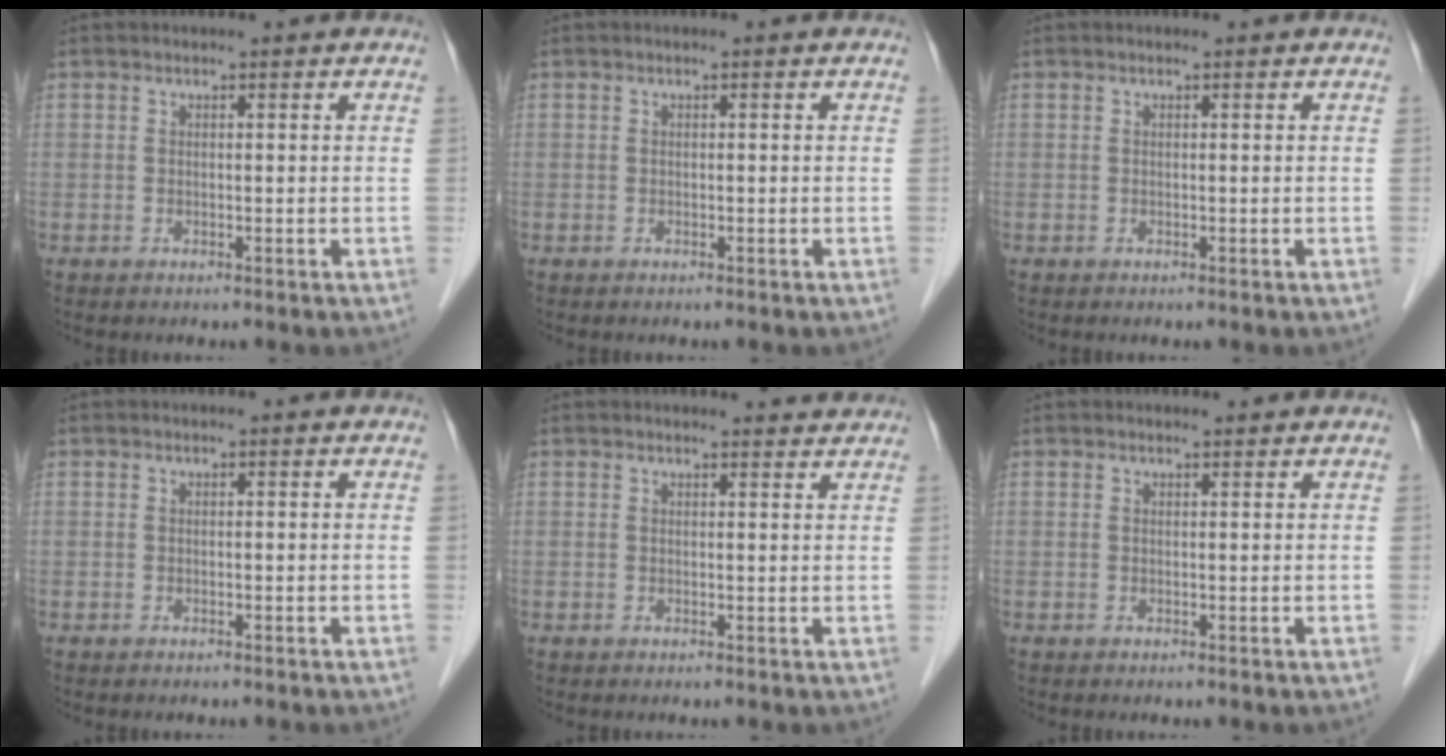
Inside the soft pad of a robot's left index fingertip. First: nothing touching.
{"total": 0.0}
{"total": 0.0}
{"total": 0.0}
{"total": 3.5, "force": [3.5, 0.4, 0.3], "torque": [-0.008, 0.001, 0.031]}
{"total": 0.7, "force": [0.7, 0.0, 0.0], "torque": [-0.008, -0.002, 0.010]}